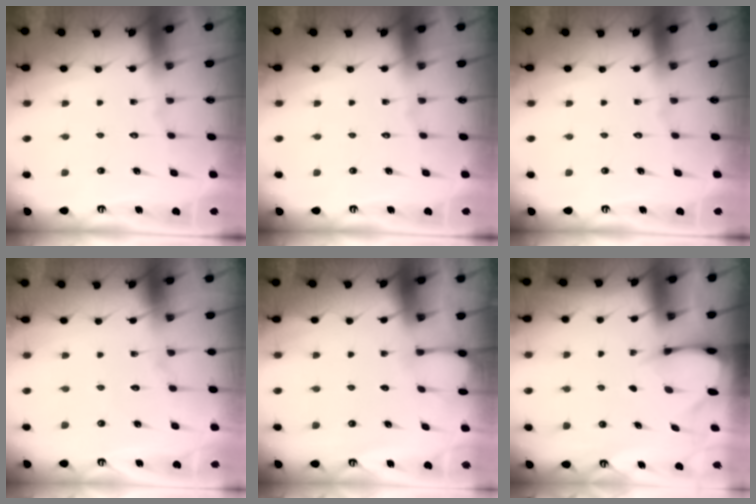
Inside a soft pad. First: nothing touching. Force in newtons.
{"total": 0.0}
{"total": 0.0}
{"total": 4.2, "press": 4.2, "slide": 0.5}
{"total": 2.6, "press": 2.6, "slide": 0.3}
{"total": 2.7, "press": 2.7, "slide": 0.3}